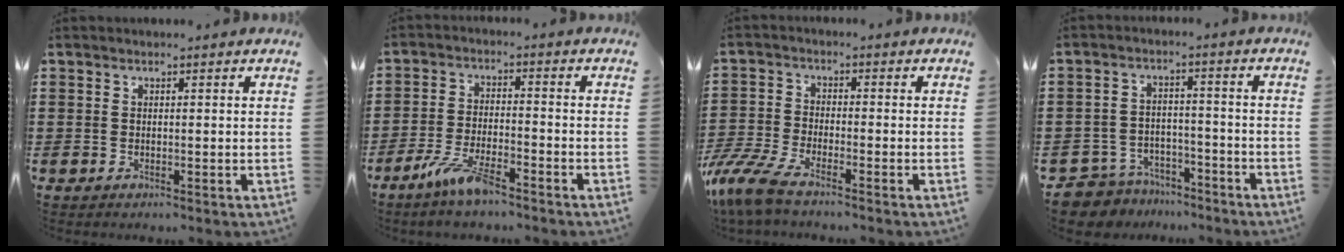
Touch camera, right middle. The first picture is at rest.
{"total": 6.3, "force": [-4.5, 1.2, 4.2], "torque": [-0.092, -0.006, -0.086]}
{"total": 8.2, "force": [-7.3, 2.7, 2.7], "torque": [-0.081, 0.011, -0.149]}
{"total": 6.2, "force": [-6.0, 1.4, 0.1], "torque": [-0.025, 0.009, -0.128]}